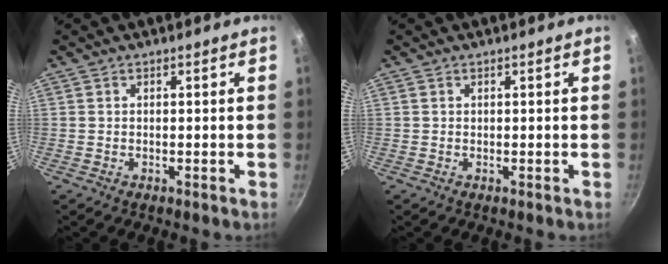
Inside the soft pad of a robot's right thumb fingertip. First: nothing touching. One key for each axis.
{"total": 0.0}